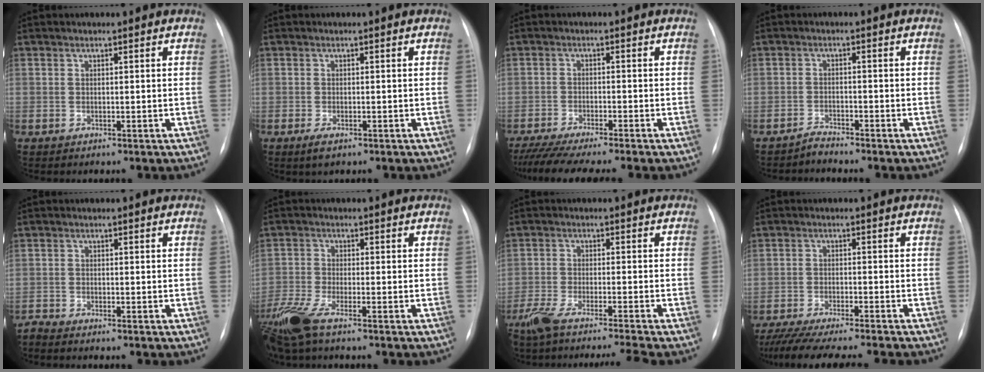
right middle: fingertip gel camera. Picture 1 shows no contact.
{"total": 1.7, "force": [-0.9, 0.6, 1.3], "torque": [-0.026, -0.004, -0.009]}
{"total": 10.0, "force": [-8.6, -0.8, 5.1], "torque": [-0.061, -0.026, -0.135]}
{"total": 1.6, "force": [-1.6, -0.2, -0.2], "torque": [0.007, -0.007, -0.028]}
{"total": 1.2, "force": [-1.1, -0.3, -0.2], "torque": [0.001, -0.007, -0.021]}
{"total": 7.4, "force": [-5.2, 1.2, 5.1], "torque": [-0.120, -0.015, -0.106]}
{"total": 11.2, "force": [-9.5, -1.1, 5.8], "torque": [-0.086, -0.026, -0.152]}
{"total": 14.0, "force": [-12.4, -0.1, 6.6], "torque": [-0.095, -0.031, -0.184]}